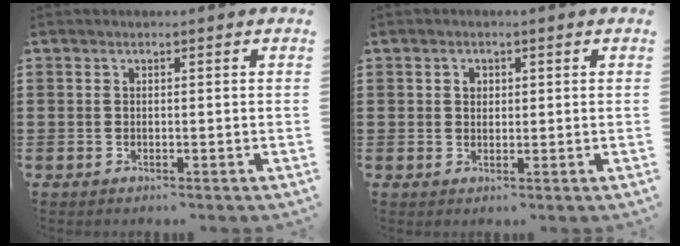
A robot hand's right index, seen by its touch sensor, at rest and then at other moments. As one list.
[{"total": 1.3, "force": [0.3, 1.1, 0.7], "torque": [-0.016, 0.006, 0.006]}]